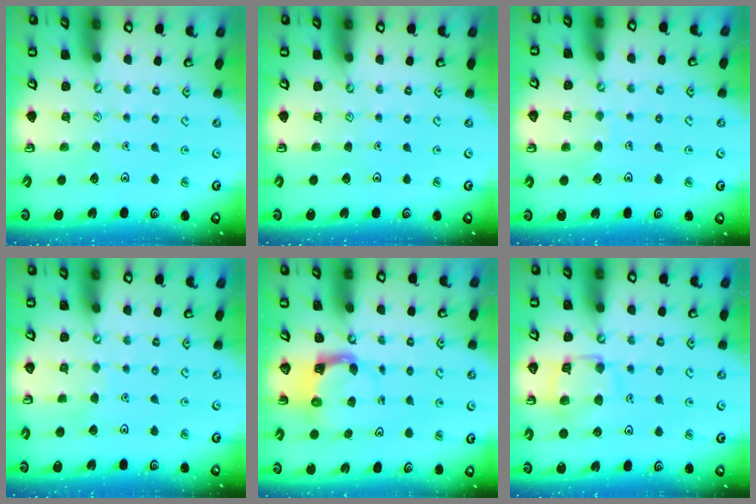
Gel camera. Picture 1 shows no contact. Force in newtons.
{"total": 0.0}
{"total": 3.9, "press": 3.9, "slide": 0.2}
{"total": 2.7, "press": 2.7, "slide": 0.2}
{"total": 3.9, "press": 3.9, "slide": 0.7}
{"total": 13.0, "press": 13.0, "slide": 1.3}